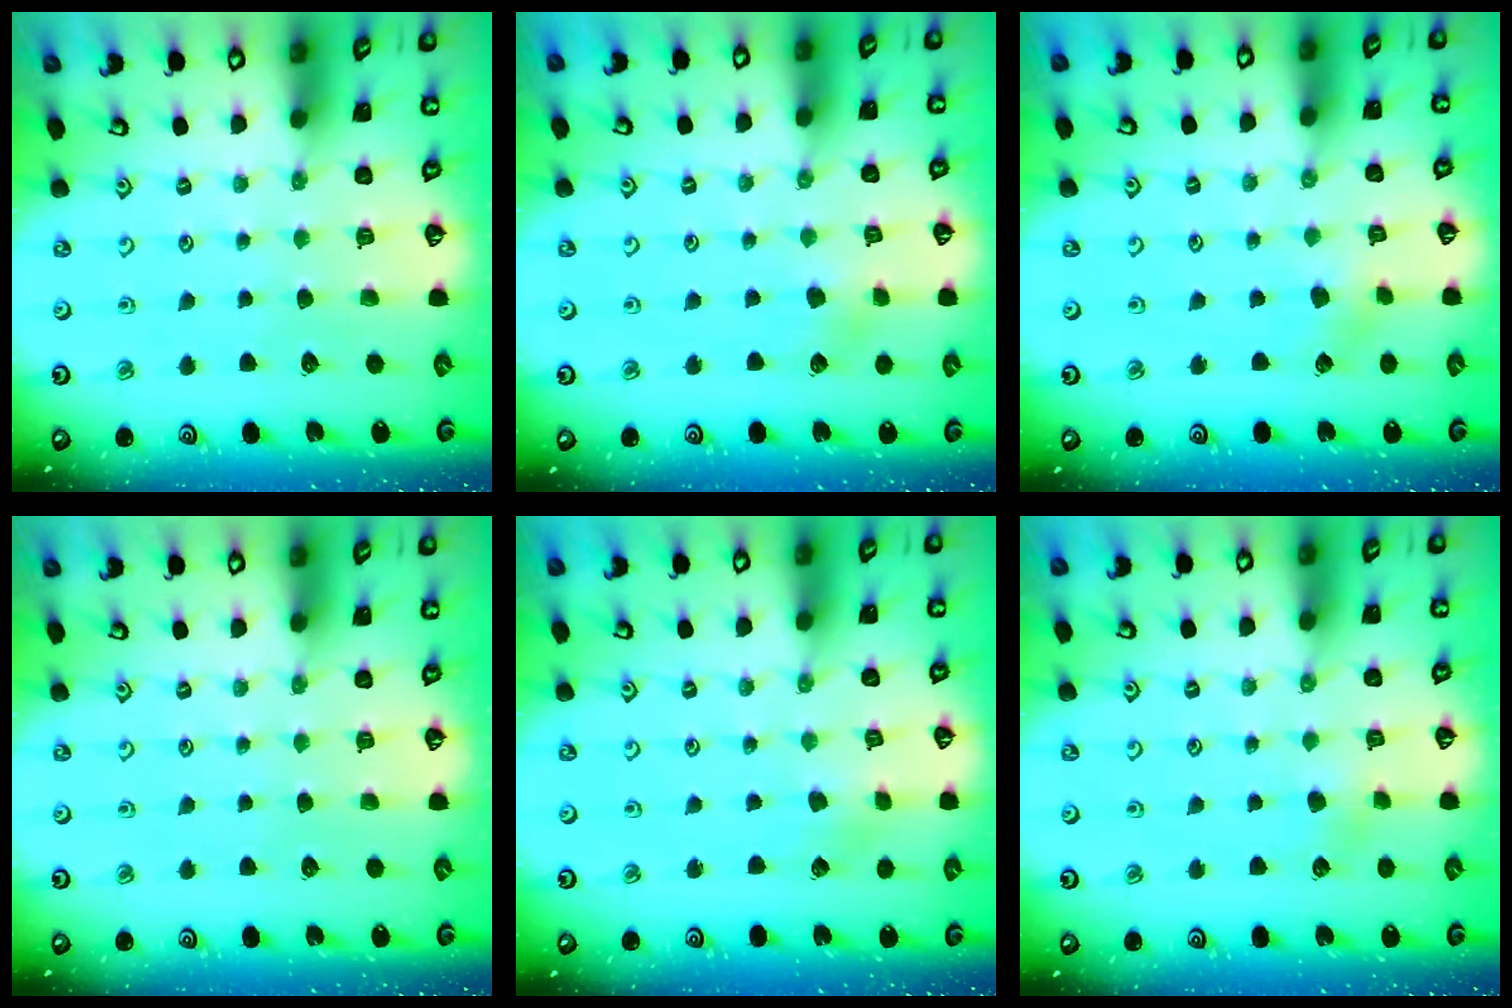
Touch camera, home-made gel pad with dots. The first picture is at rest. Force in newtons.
{"total": 4.5, "press": 4.4, "slide": 0.5}
{"total": 2.7, "press": 2.7, "slide": 0.4}
{"total": 0.0}
{"total": 1.3, "press": 1.3, "slide": 0.1}
{"total": 3.0, "press": 2.9, "slide": 0.5}